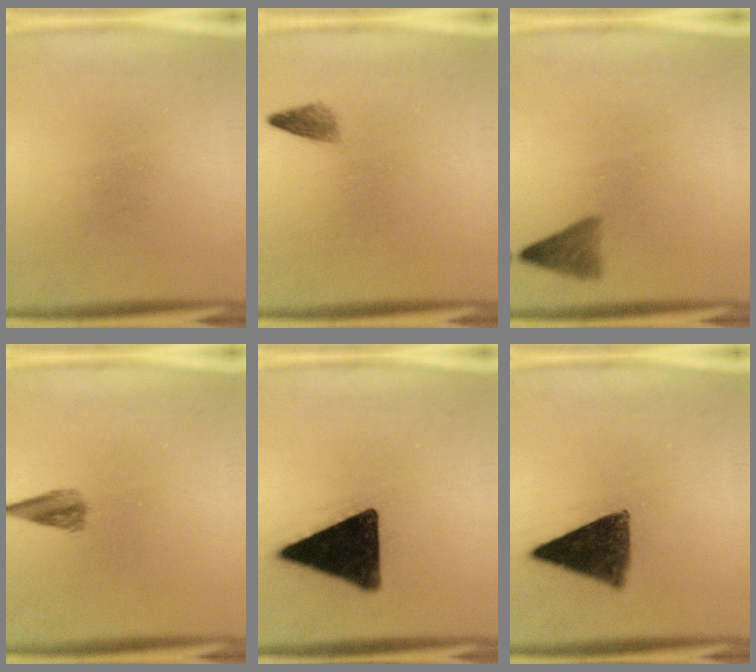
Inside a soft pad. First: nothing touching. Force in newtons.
{"total": 1.6}
{"total": 2.8}
{"total": 2.5}
{"total": 16.6}
{"total": 10.4}